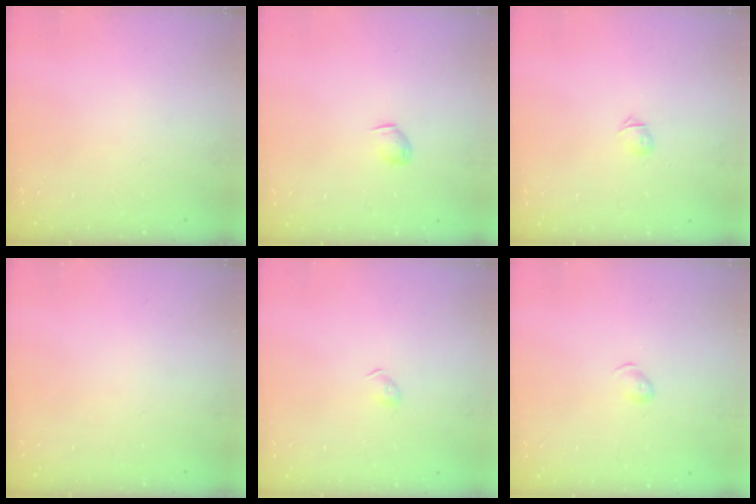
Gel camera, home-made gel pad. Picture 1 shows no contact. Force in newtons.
{"total": 3.9, "press": 3.8, "slide": 0.7}
{"total": 2.8, "press": 2.7, "slide": 0.6}
{"total": 0.0}
{"total": 2.9, "press": 2.9, "slide": 0.6}
{"total": 4.1, "press": 4.0, "slide": 0.7}